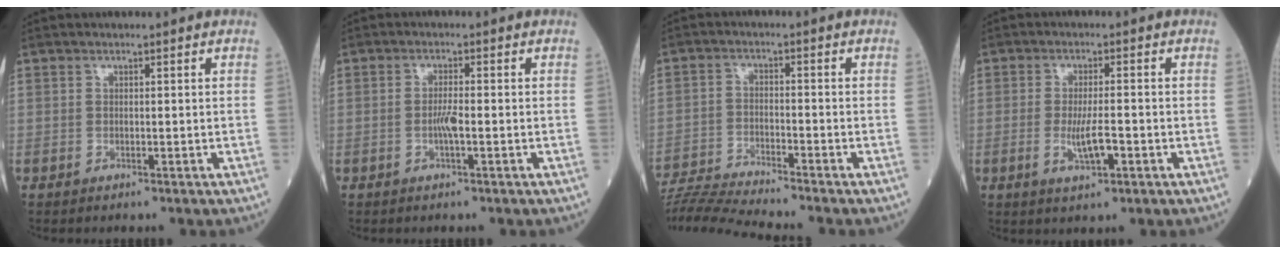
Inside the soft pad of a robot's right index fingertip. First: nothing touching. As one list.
[{"total": 2.4, "force": [-0.6, 0.1, 2.3], "torque": [-0.046, -0.001, -0.013]}, {"total": 9.4, "force": [-8.9, -2.2, 2.4], "torque": [-0.040, -0.015, -0.162]}, {"total": 4.7, "force": [-1.3, 0.8, 4.4], "torque": [-0.086, -0.005, -0.020]}]